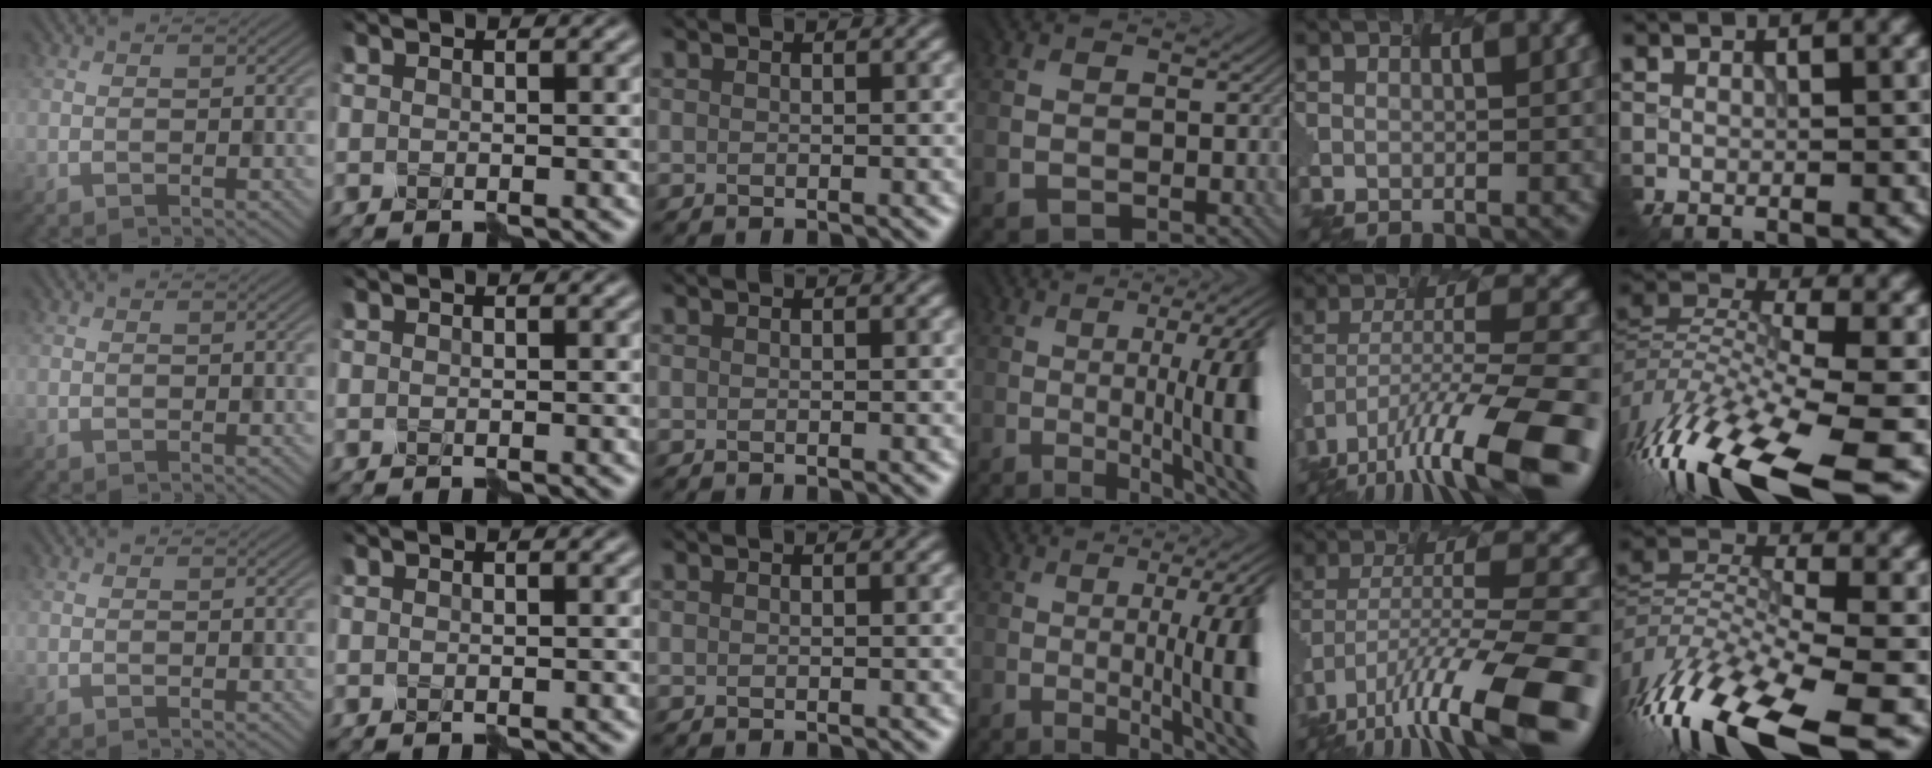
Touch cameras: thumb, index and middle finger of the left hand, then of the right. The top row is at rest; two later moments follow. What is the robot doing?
{"motion": "shake", "object": "plastic piggy bank"}